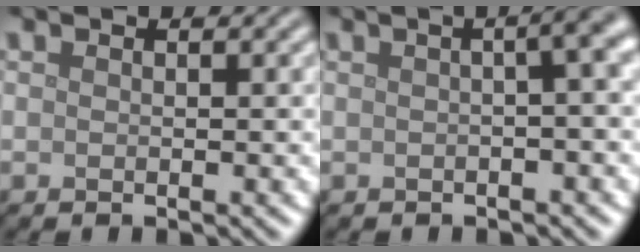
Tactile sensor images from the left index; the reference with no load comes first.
{"total": 5.6, "force": [0.8, 2.2, 5.1], "torque": [-0.029, 0.026, -0.002]}